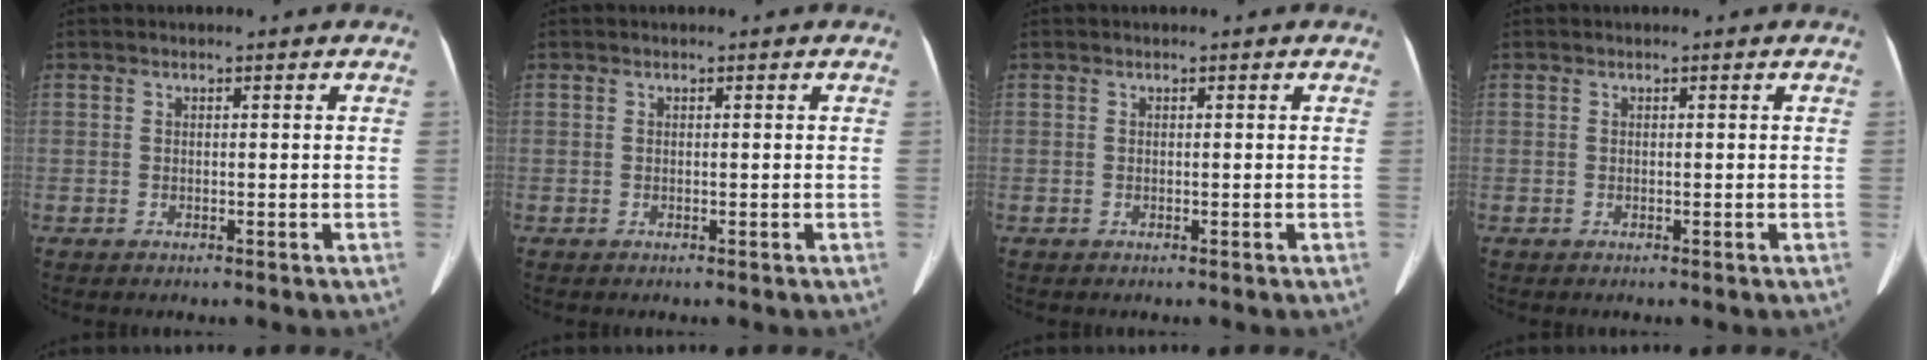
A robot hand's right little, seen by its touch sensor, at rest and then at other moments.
{"total": 0.0}
{"total": 0.0}
{"total": 0.0}